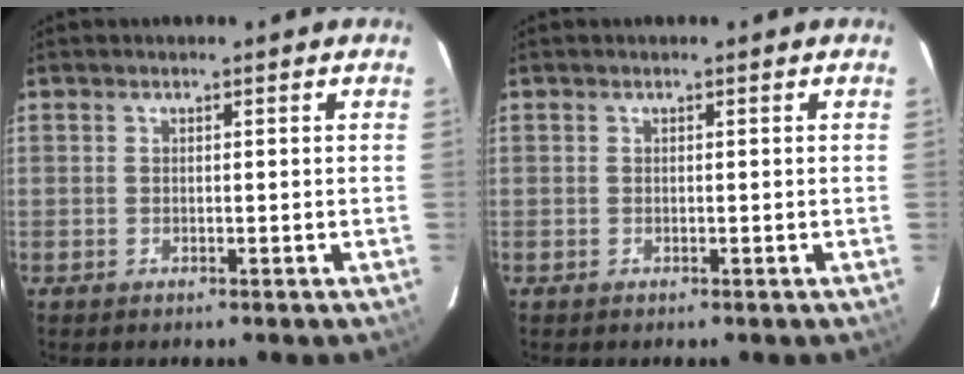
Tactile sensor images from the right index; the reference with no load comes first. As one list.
[{"total": 0.0}]